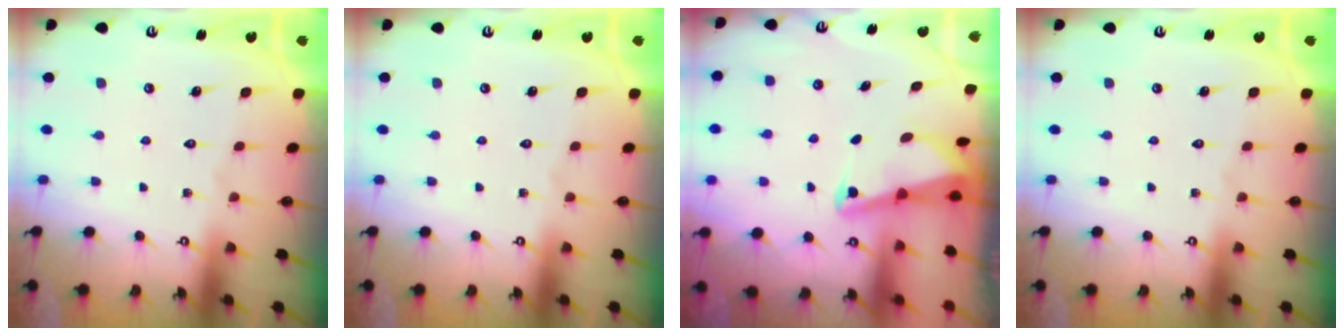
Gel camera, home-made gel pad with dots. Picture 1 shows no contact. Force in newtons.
{"total": 0.0}
{"total": 2.0, "press": 2.0, "slide": 0.3}
{"total": 0.0}